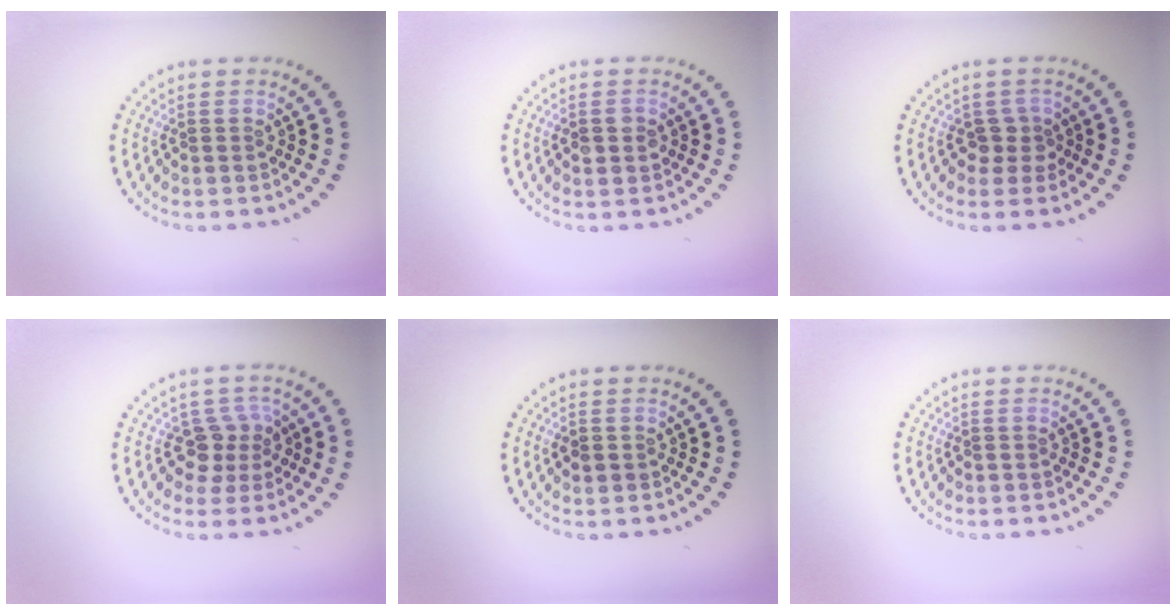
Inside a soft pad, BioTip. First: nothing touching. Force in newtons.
{"total": 1.9, "press": 1.9, "slide": 0.1}
{"total": 1.6, "press": 1.3, "slide": 1.0}
{"total": 2.6, "press": 2.1, "slide": 1.5}
{"total": 0.9, "press": 0.9, "slide": 0.2}
{"total": 0.0}